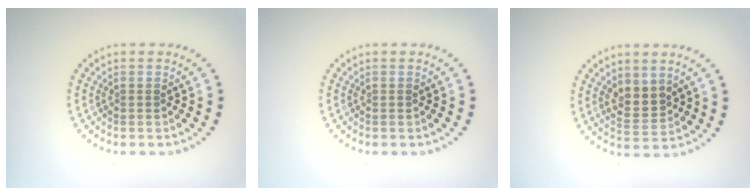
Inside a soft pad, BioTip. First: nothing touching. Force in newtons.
{"total": 0.0}
{"total": 2.5, "press": 2.3, "slide": 0.9}